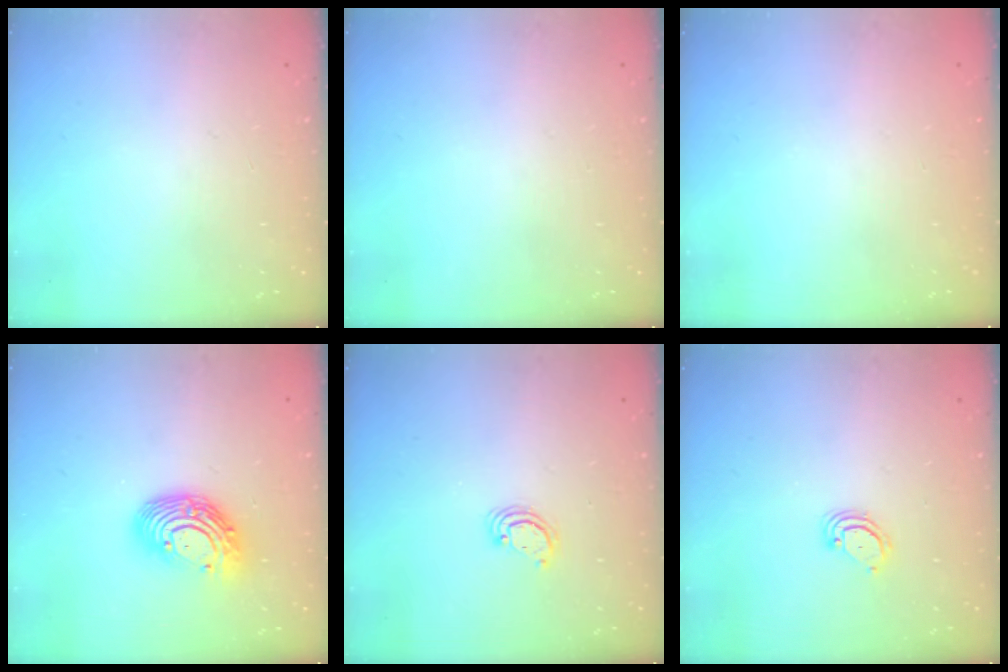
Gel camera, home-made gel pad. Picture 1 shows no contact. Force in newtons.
{"total": 0.0}
{"total": 0.0}
{"total": 13.2, "press": 13.1, "slide": 1.3}
{"total": 3.0, "press": 2.9, "slide": 0.3}
{"total": 3.2, "press": 3.2, "slide": 0.3}